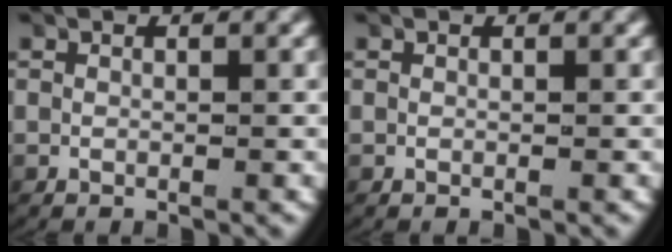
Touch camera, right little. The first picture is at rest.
{"total": 0.0}